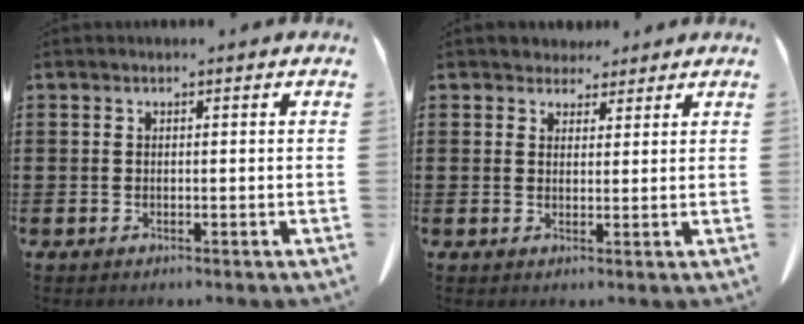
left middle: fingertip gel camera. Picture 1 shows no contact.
{"total": 3.0, "force": [2.6, 1.4, 0.0], "torque": [-0.001, -0.001, 0.049]}